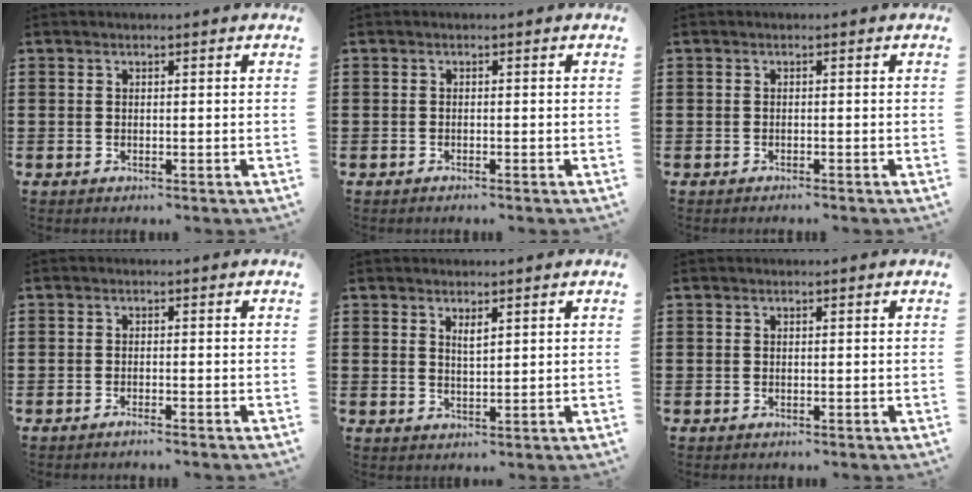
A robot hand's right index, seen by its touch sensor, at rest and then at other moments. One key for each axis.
{"total": 0.5, "fx": -0.5, "fy": -0.1, "fz": 0.2, "tx": -0.004, "ty": -0.002, "tz": -0.010}
{"total": 0.6, "fx": -0.6, "fy": -0.1, "fz": 0.0, "tx": -0.002, "ty": -0.003, "tz": -0.012}
{"total": 1.0, "fx": -1.0, "fy": -0.2, "fz": 0.4, "tx": -0.007, "ty": -0.003, "tz": -0.018}
{"total": 1.8, "fx": 1.1, "fy": 0.5, "fz": 1.3, "tx": -0.026, "ty": 0.002, "tz": 0.020}
{"total": 0.0}